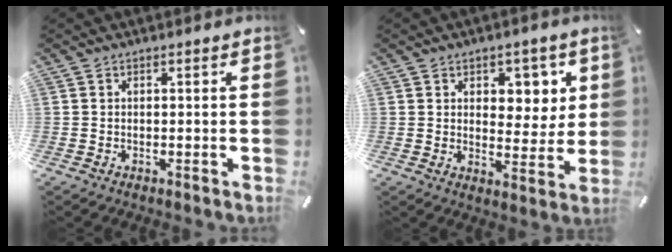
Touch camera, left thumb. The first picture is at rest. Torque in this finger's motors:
{"motor_torque": [0.37, -0.03, 0.27, -0.07, 0.15]}